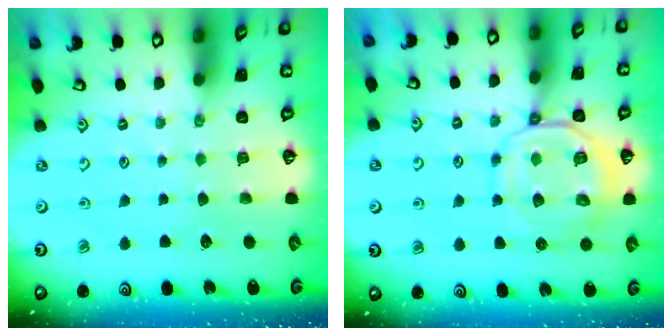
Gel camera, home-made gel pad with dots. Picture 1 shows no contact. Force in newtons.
{"total": 10.4, "press": 10.4, "slide": 1.2}